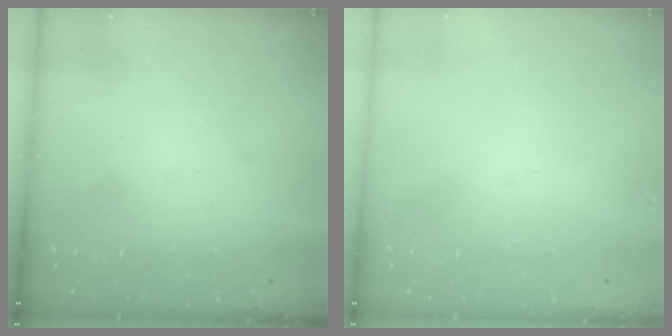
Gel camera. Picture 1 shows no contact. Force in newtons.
{"total": 0.0}